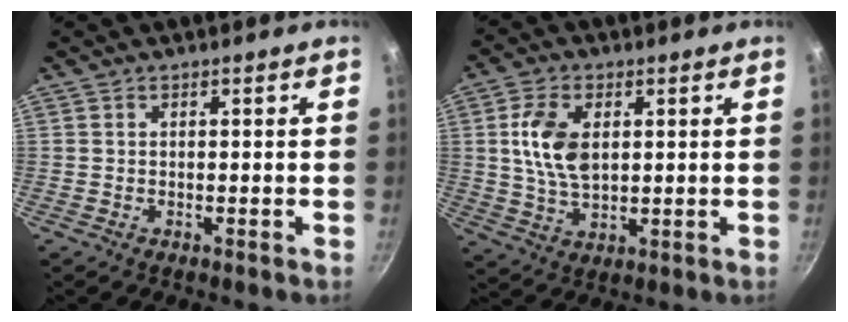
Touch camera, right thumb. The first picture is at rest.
{"total": 9.7, "force": [2.0, 5.8, 7.5], "torque": [-0.135, -0.007, 0.039]}